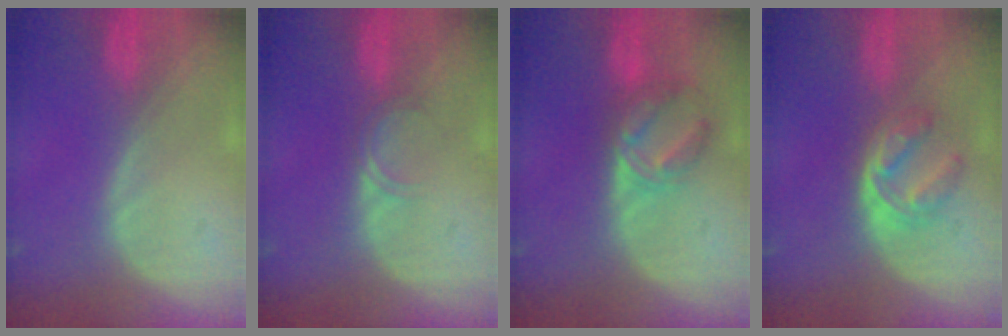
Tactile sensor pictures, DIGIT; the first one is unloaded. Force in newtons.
{"total": 1.7, "press": 1.7, "slide": 0.3}
{"total": 6.0, "press": 5.8, "slide": 1.4}
{"total": 5.8, "press": 5.0, "slide": 3.0}